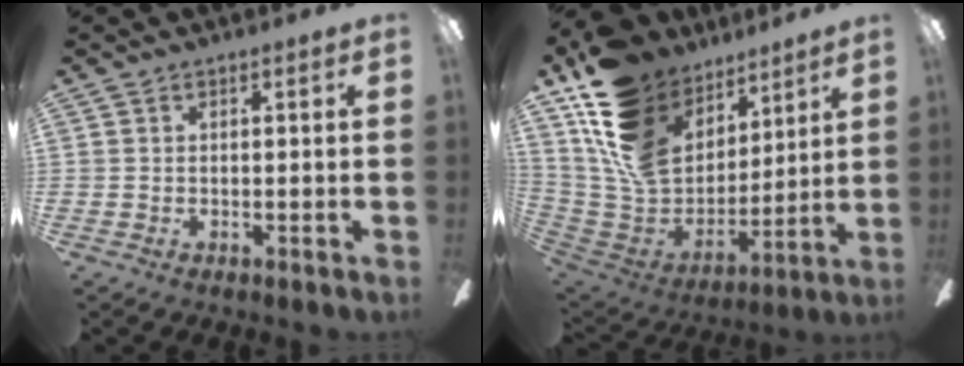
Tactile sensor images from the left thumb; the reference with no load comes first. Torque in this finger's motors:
{"motor_torque": [2.00, 2.15, 1.54, -1.23, 0.21]}